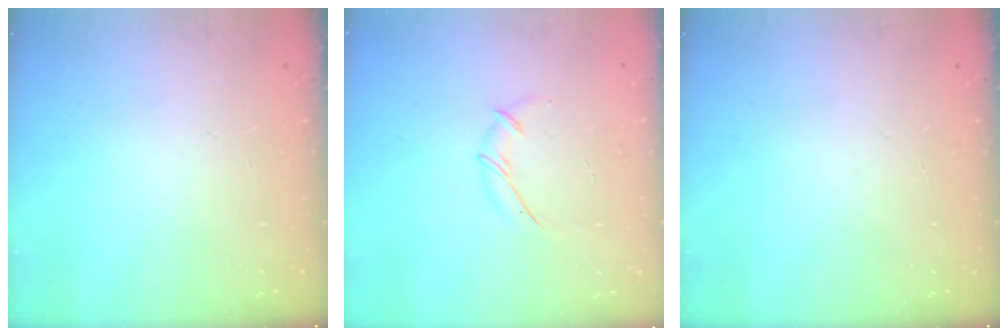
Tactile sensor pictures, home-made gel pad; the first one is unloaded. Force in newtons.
{"total": 6.1, "press": 6.0, "slide": 1.1}
{"total": 0.0}